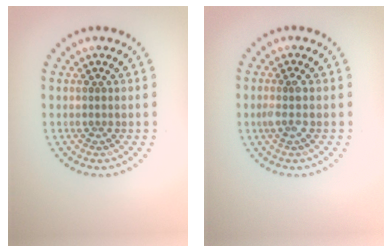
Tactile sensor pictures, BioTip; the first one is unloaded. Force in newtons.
{"total": 1.5, "press": 1.3, "slide": 0.7}